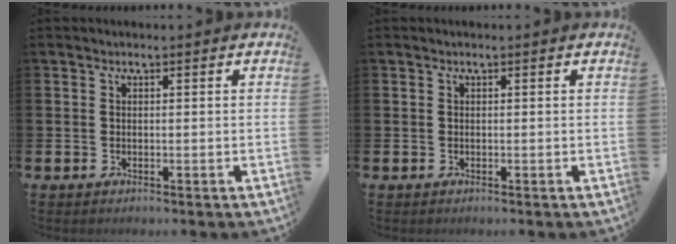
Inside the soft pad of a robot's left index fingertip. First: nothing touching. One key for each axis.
{"total": 0.0}